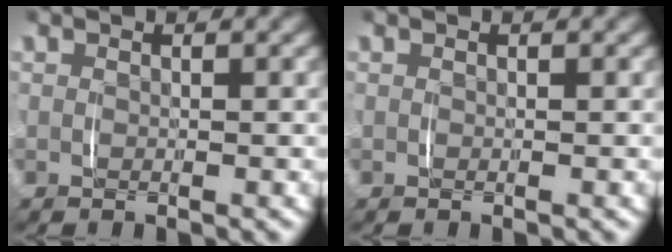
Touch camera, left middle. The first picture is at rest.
{"total": 0.0}